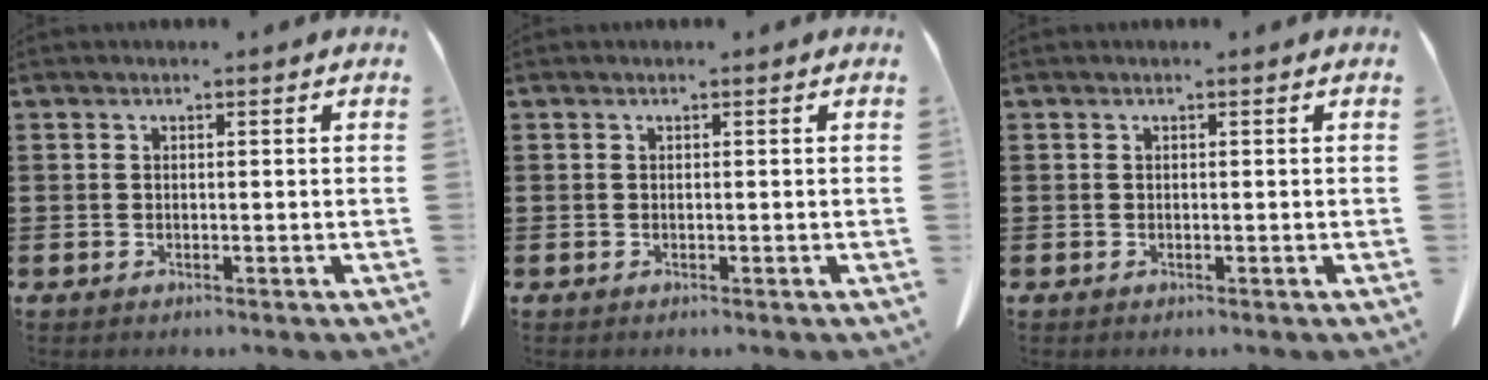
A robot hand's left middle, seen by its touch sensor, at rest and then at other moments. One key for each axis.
{"total": 0.0}
{"total": 0.0}